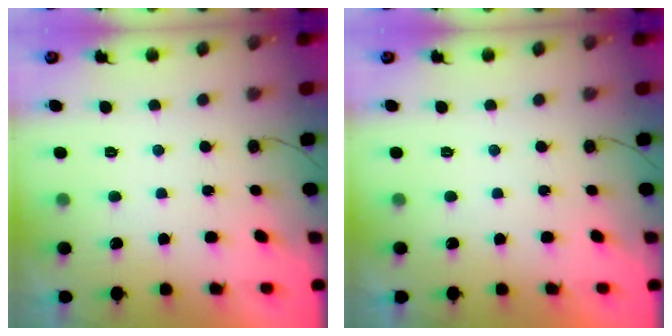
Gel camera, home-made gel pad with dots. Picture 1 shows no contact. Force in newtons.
{"total": 0.0}